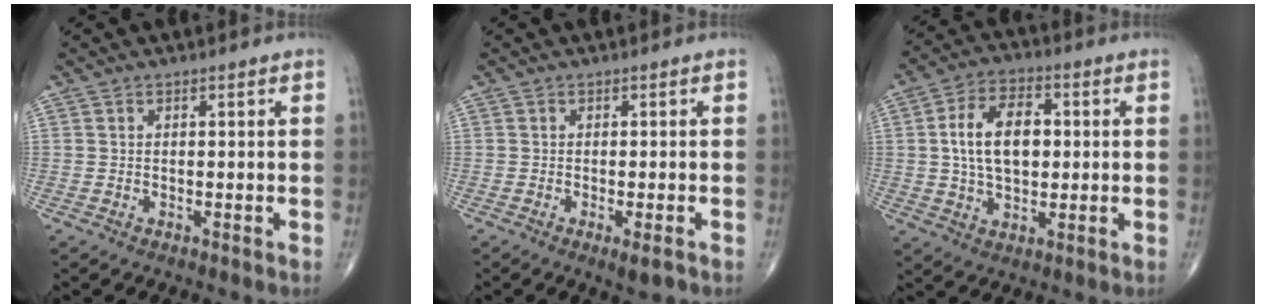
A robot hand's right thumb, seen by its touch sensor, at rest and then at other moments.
{"total": 2.7, "force": [-1.3, 0.7, 2.3], "torque": [-0.033, -0.004, -0.018]}
{"total": 12.2, "force": [1.3, 7.4, 9.6], "torque": [-0.154, 0.012, 0.021]}